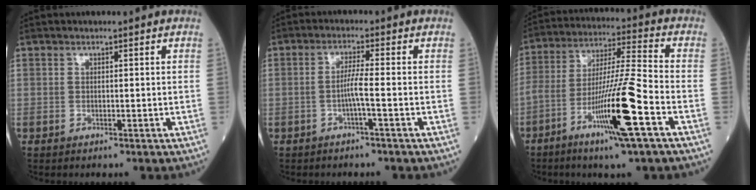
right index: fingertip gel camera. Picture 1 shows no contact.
{"total": 3.1, "force": [-0.9, -0.6, 2.9], "torque": [-0.054, 0.002, -0.019]}
{"total": 14.2, "force": [-6.3, -0.5, 12.7], "torque": [-0.241, -0.011, -0.115]}